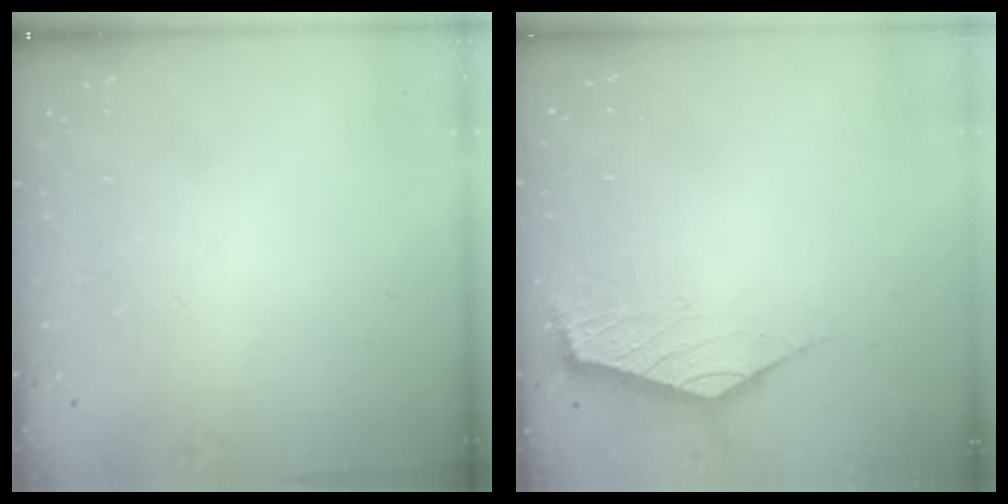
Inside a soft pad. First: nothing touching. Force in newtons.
{"total": 2.3, "press": 2.2, "slide": 0.4}